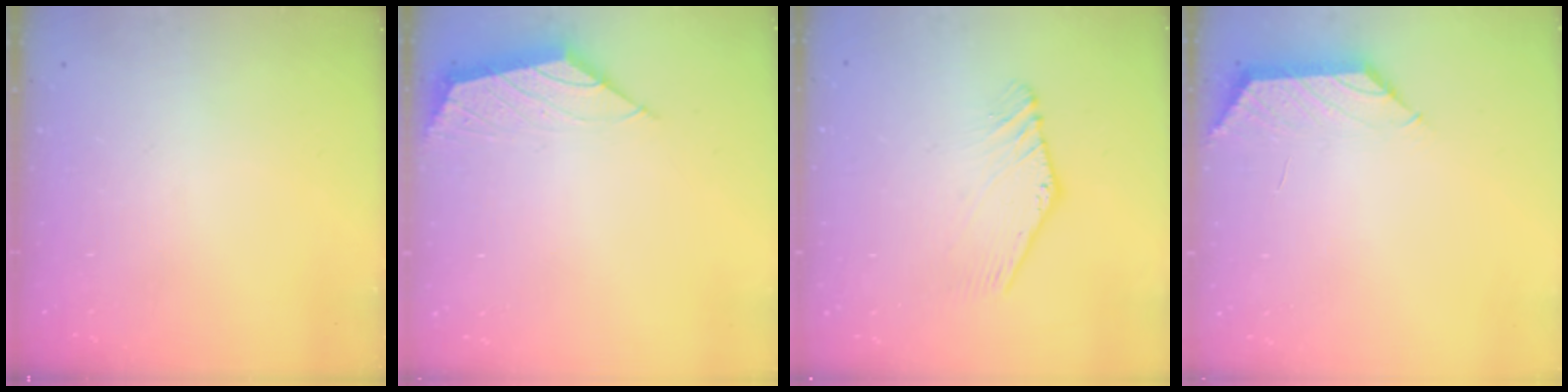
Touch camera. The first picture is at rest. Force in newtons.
{"total": 1.8, "press": 1.7, "slide": 0.5}
{"total": 1.2, "press": 1.2, "slide": 0.2}
{"total": 1.2, "press": 1.1, "slide": 0.6}